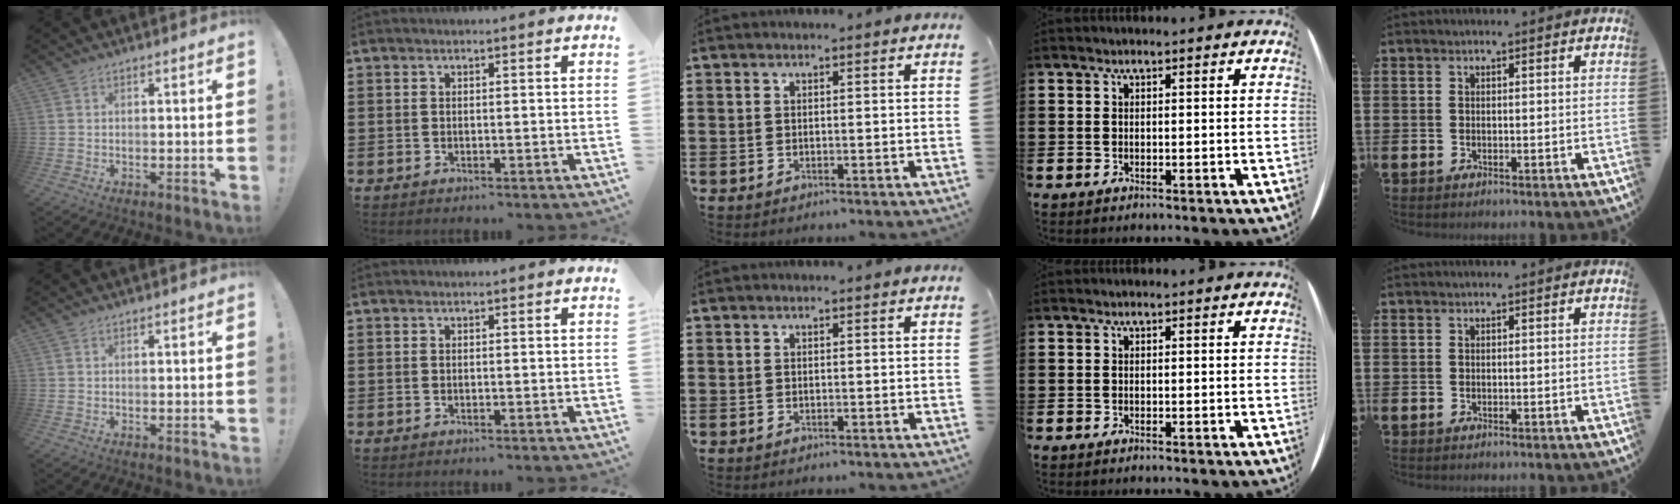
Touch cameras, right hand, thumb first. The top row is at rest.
{}